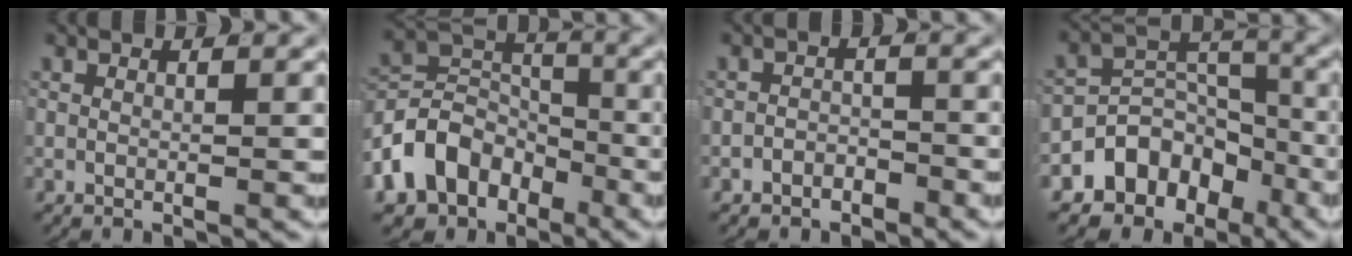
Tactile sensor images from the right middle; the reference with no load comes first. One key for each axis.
{"total": 10.6, "fx": -3.3, "fy": 8.2, "fz": 5.8, "tx": -0.103, "ty": -0.023, "tz": -0.055}
{"total": 2.3, "fx": -2.1, "fy": 1.0, "fz": 0.1, "tx": 0.008, "ty": -0.002, "tz": -0.036}
{"total": 12.2, "fx": -6.4, "fy": 9.2, "fz": 4.8, "tx": -0.061, "ty": -0.017, "tz": -0.113}